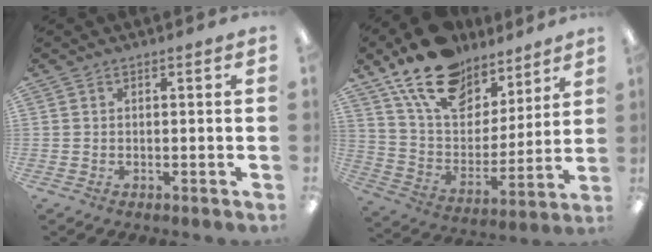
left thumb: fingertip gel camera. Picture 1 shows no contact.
{"total": 18.5, "force": [13.5, 10.0, 7.8], "torque": [-0.156, -0.074, 0.250]}